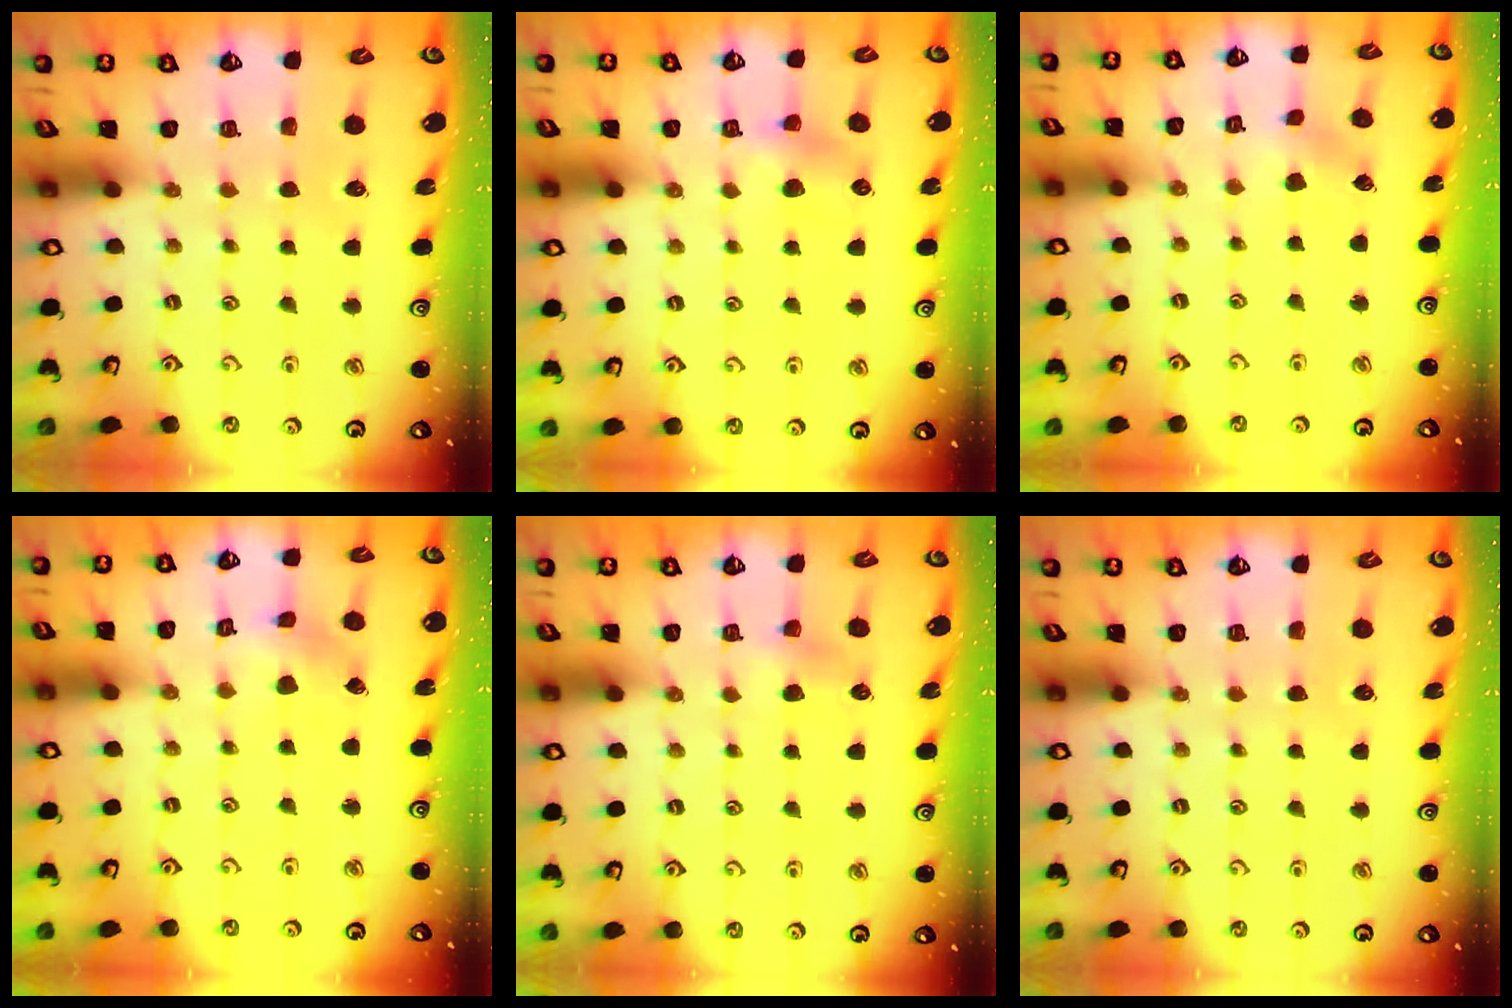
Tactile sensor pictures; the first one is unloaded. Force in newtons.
{"total": 4.7, "press": 4.6, "slide": 0.5}
{"total": 2.5, "press": 2.4, "slide": 0.2}
{"total": 2.6, "press": 2.6, "slide": 0.1}
{"total": 4.0, "press": 3.9, "slide": 0.8}
{"total": 0.0}